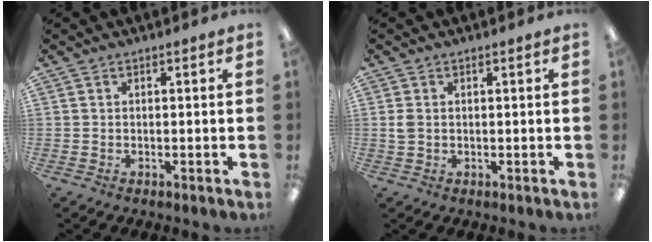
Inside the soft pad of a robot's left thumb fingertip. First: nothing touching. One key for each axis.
{"total": 1.8, "fx": 0.4, "fy": 1.2, "fz": 1.3, "tx": -0.027, "ty": 0.005, "tz": 0.005}